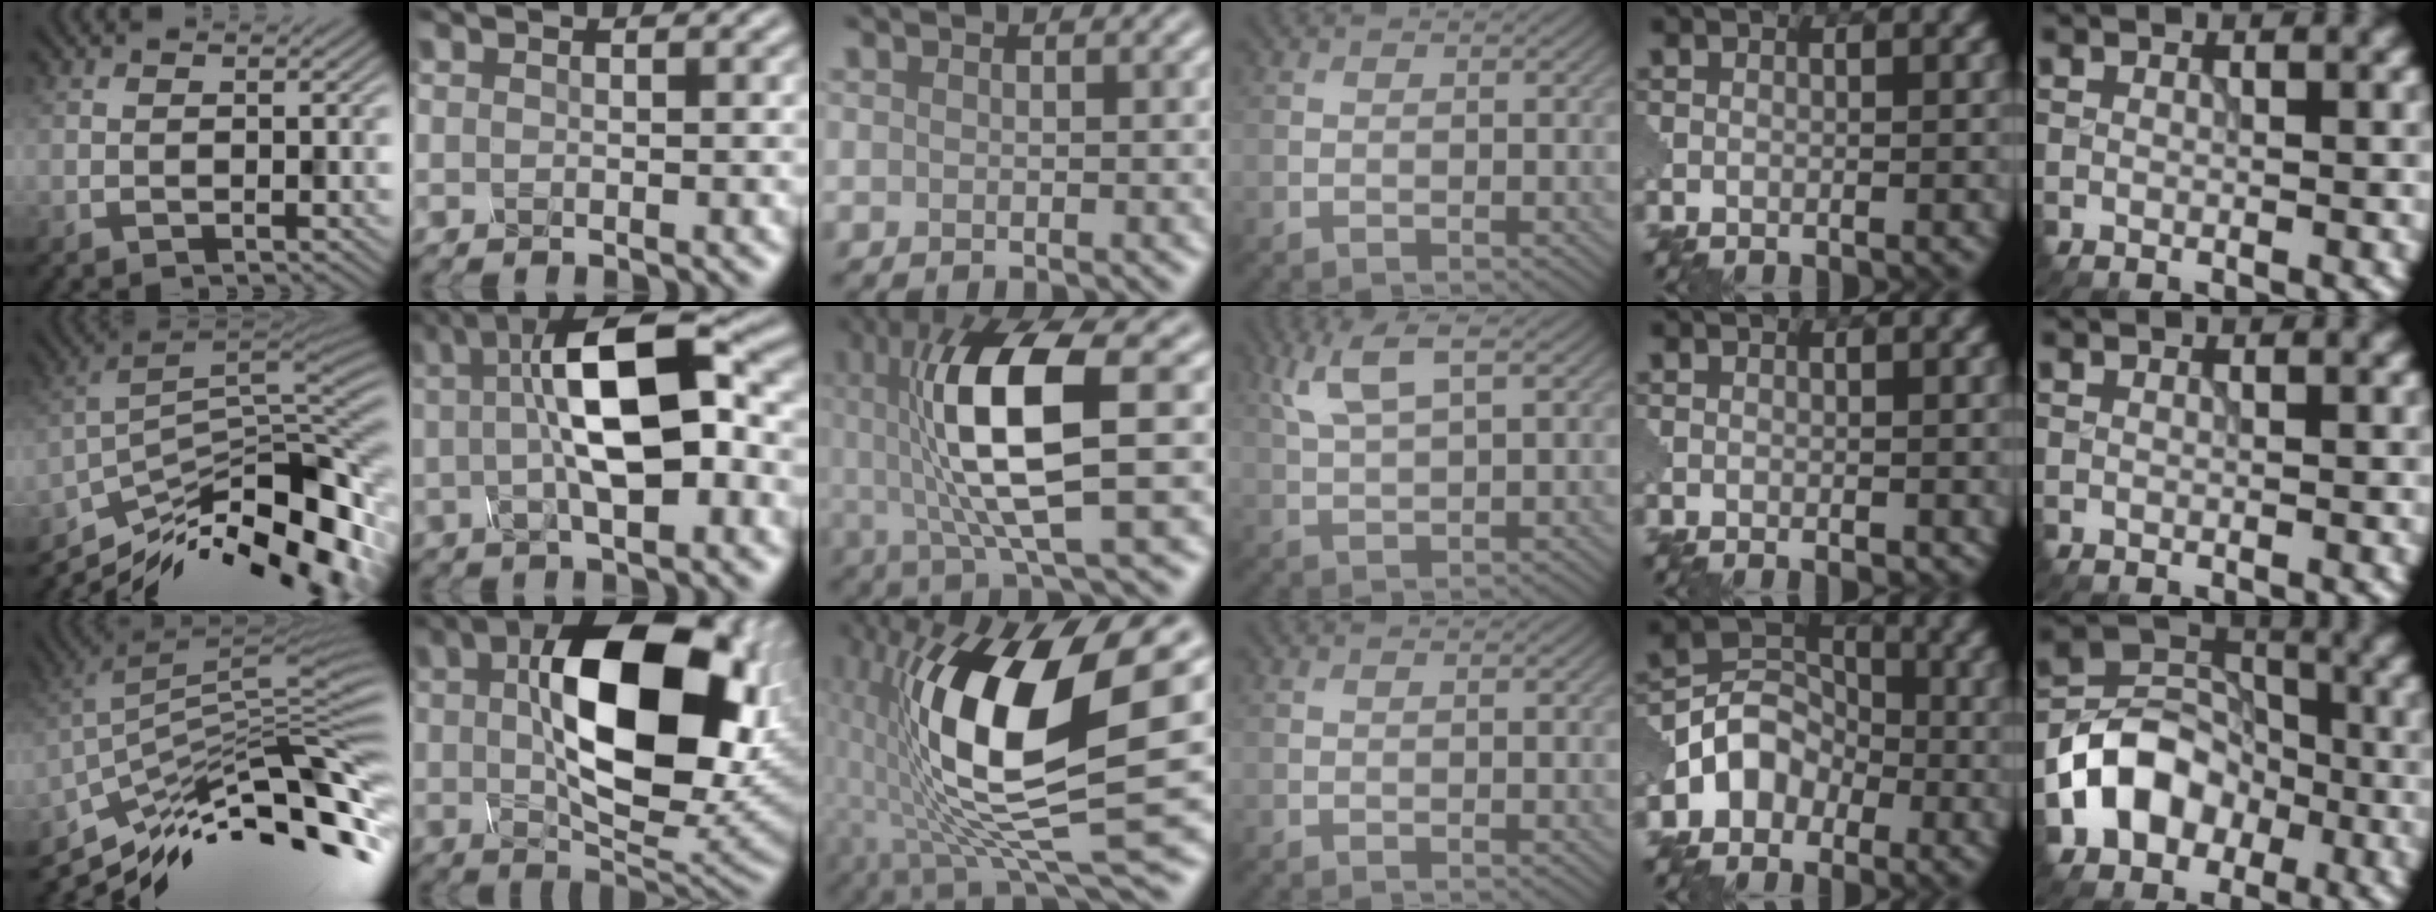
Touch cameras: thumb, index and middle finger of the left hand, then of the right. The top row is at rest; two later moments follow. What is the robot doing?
{"motion": "assemble", "object": "glue stick"}